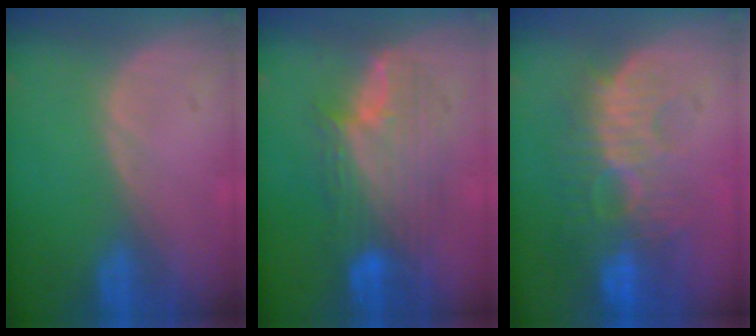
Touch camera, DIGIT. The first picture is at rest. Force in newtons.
{"total": 8.6, "press": 8.6, "slide": 0.3}
{"total": 11.1, "press": 9.6, "slide": 5.6}